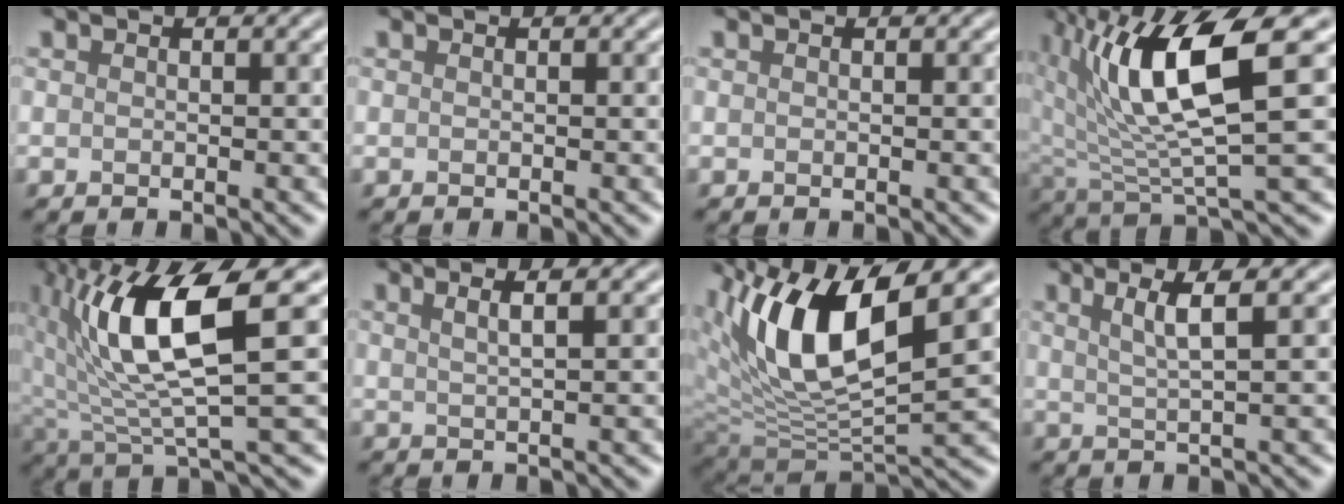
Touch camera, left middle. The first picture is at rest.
{"total": 0.0}
{"total": 0.0}
{"total": 9.0, "force": [2.4, 2.5, 8.3], "torque": [-0.157, -0.006, 0.052]}
{"total": 8.9, "force": [1.7, 2.3, 8.4], "torque": [-0.160, -0.005, 0.043]}
{"total": 3.0, "force": [1.5, 1.2, 2.4], "torque": [-0.014, 0.012, -0.006]}
{"total": 10.4, "force": [3.4, 4.2, 8.9], "torque": [-0.171, -0.011, 0.071]}
{"total": 3.2, "force": [1.2, 0.3, 3.0], "torque": [-0.047, 0.000, 0.028]}